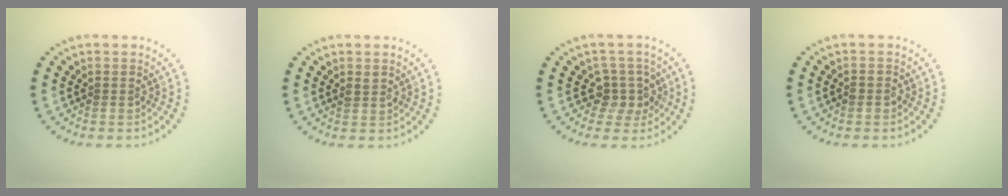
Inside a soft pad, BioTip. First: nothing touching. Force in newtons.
{"total": 0.8, "press": 0.7, "slide": 0.4}
{"total": 2.6, "press": 2.1, "slide": 1.6}
{"total": 0.9, "press": 0.9, "slide": 0.3}